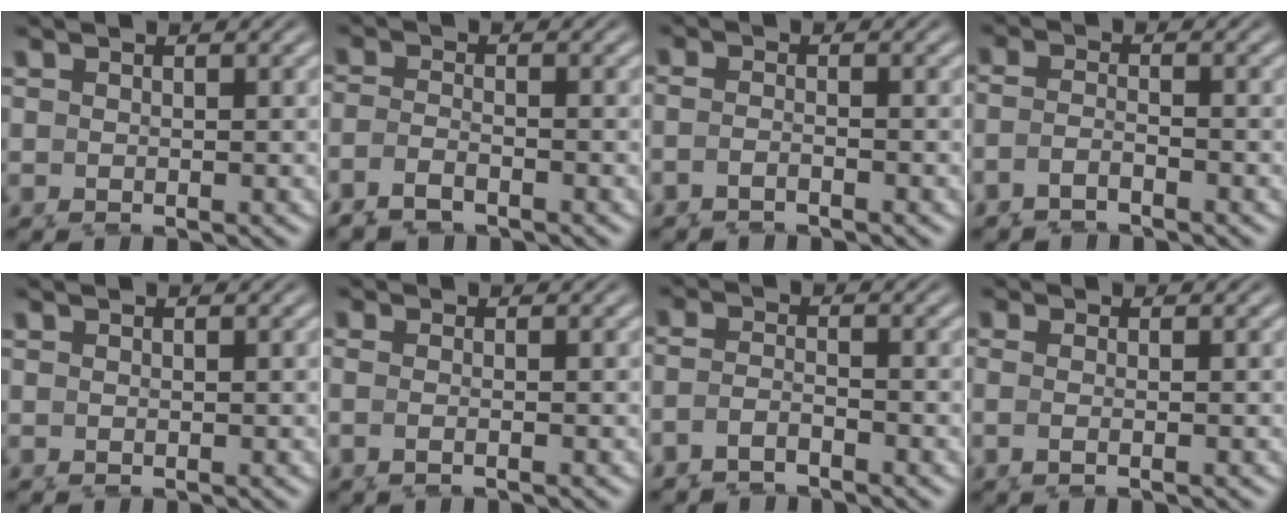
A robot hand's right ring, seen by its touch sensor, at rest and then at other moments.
{"total": 3.8, "force": [-1.7, 3.1, 1.3], "torque": [-0.048, -0.017, -0.026]}
{"total": 2.1, "force": [-1.2, 1.3, 1.2], "torque": [-0.035, -0.012, -0.015]}
{"total": 3.7, "force": [-1.4, 3.0, 1.6], "torque": [-0.051, -0.017, -0.023]}
{"total": 0.0}
{"total": 1.6, "force": [-0.4, 0.8, 1.4], "torque": [-0.046, -0.009, 0.001]}
{"total": 4.0, "force": [-1.7, 3.4, 1.2], "torque": [-0.047, -0.019, -0.030]}
{"total": 1.7, "force": [-0.2, 0.8, 1.5], "torque": [-0.050, -0.009, 0.004]}